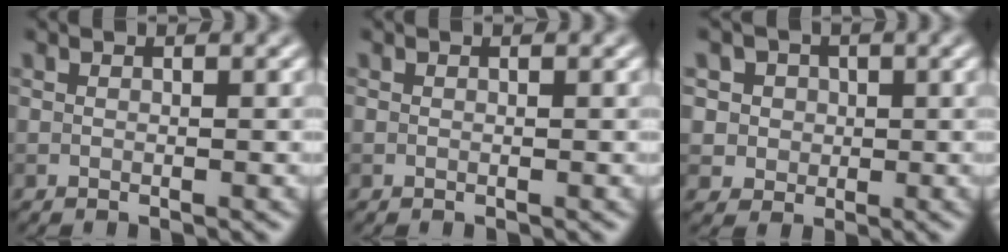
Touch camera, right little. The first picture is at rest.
{"total": 0.0}
{"total": 6.0, "force": [2.3, 5.0, 2.2], "torque": [-0.030, 0.018, 0.022]}